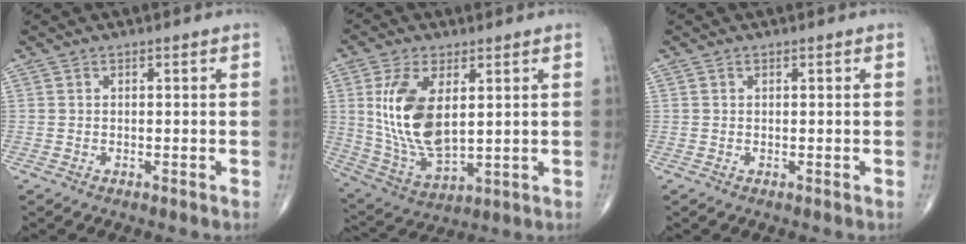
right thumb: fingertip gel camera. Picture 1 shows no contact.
{"total": 15.1, "force": [3.0, 7.6, 12.7], "torque": [-0.246, -0.020, 0.073]}
{"total": 0.0}